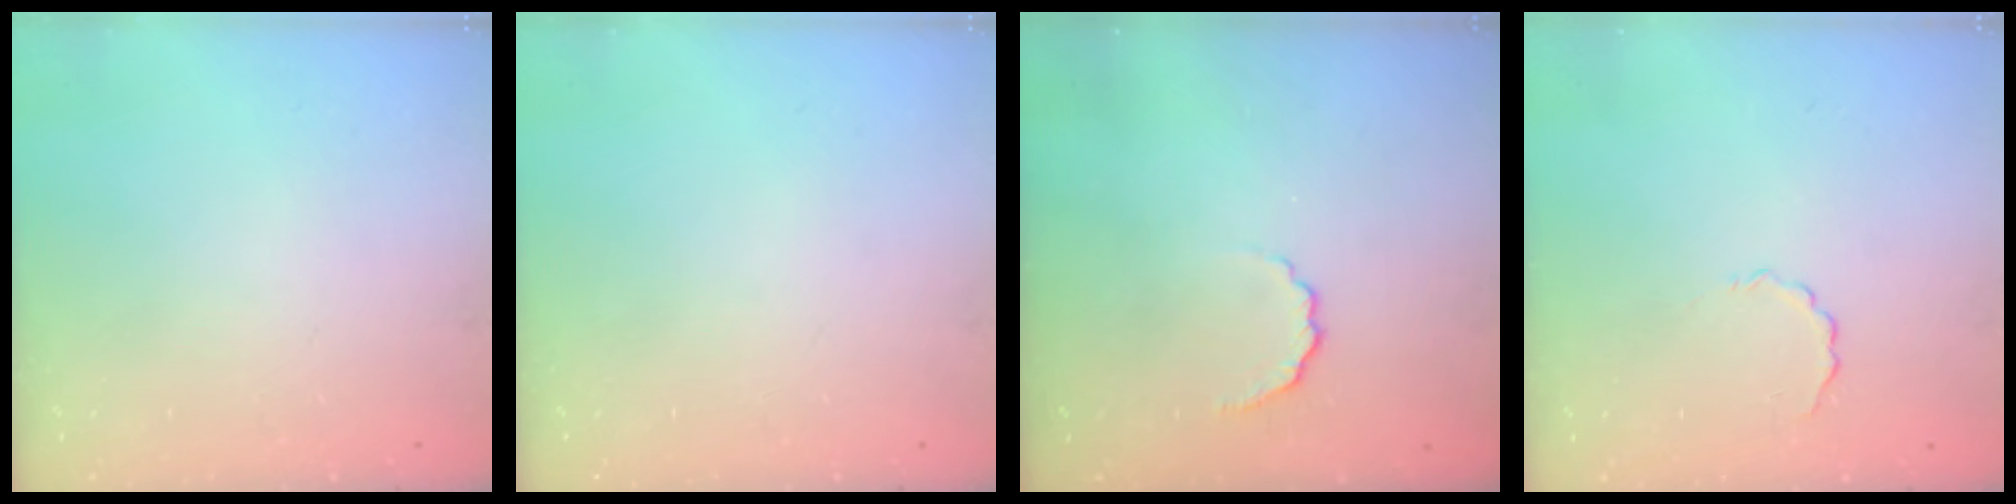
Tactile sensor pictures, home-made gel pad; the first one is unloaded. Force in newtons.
{"total": 0.0}
{"total": 4.0, "press": 3.9, "slide": 1.0}
{"total": 2.0, "press": 1.9, "slide": 0.7}